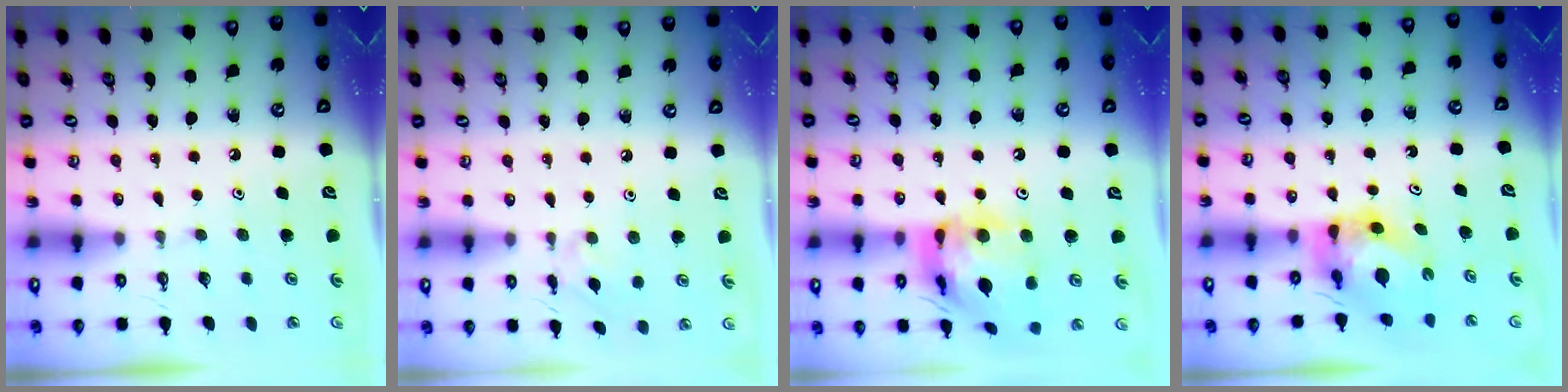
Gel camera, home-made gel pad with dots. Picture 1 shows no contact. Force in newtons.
{"total": 2.8, "press": 2.7, "slide": 0.6}
{"total": 16.8, "press": 16.7, "slide": 1.8}
{"total": 6.4, "press": 6.4, "slide": 0.6}